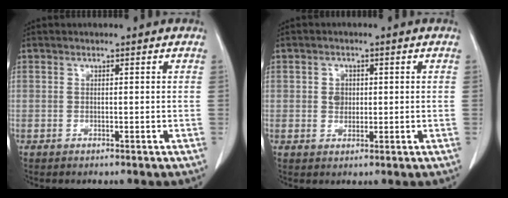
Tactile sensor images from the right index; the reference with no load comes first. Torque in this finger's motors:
{"motor_torque": [0.06, -0.04, 0.02, 0.03]}